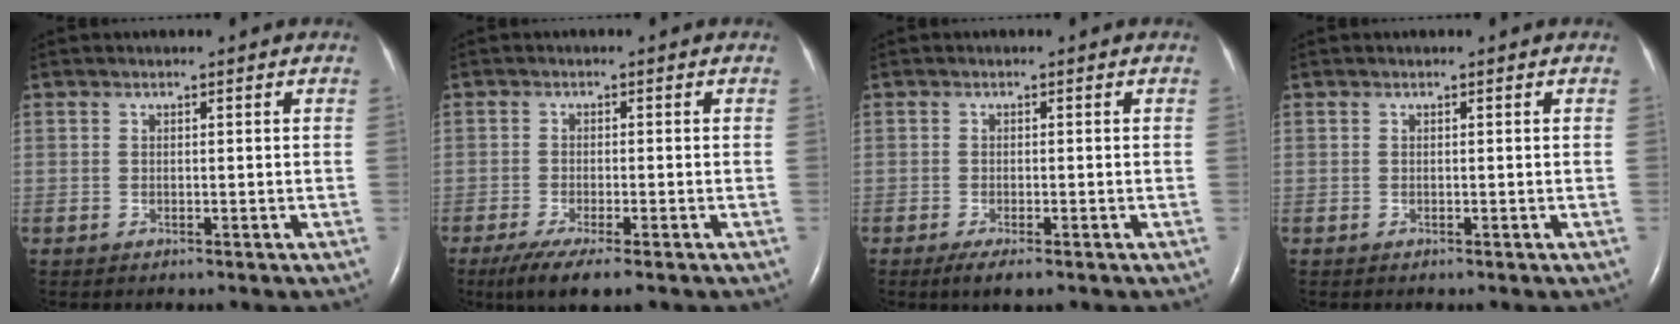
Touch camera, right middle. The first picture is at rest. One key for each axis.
{"total": 6.3, "fx": -4.3, "fy": 0.8, "fz": 4.6, "tx": -0.081, "ty": -0.018, "tz": -0.067}
{"total": 2.7, "fx": -1.7, "fy": 0.5, "fz": 2.0, "tx": -0.038, "ty": -0.007, "tz": -0.029}
{"total": 0.0}